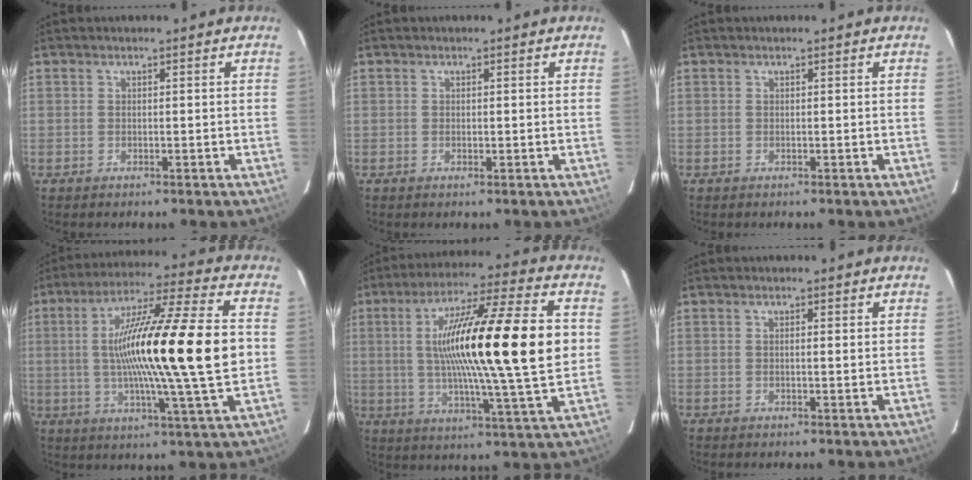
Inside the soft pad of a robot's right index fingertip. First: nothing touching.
{"total": 0.5, "force": [-0.1, 0.1, 0.5], "torque": [-0.009, -0.002, 0.001]}
{"total": 0.0}
{"total": 22.0, "force": [0.3, 0.0, 22.0], "torque": [-0.376, 0.003, -0.008]}
{"total": 23.2, "force": [2.4, 0.6, 23.1], "torque": [-0.383, 0.006, 0.023]}
{"total": 1.2, "force": [0.4, 0.2, 1.1], "torque": [-0.023, 0.004, 0.005]}